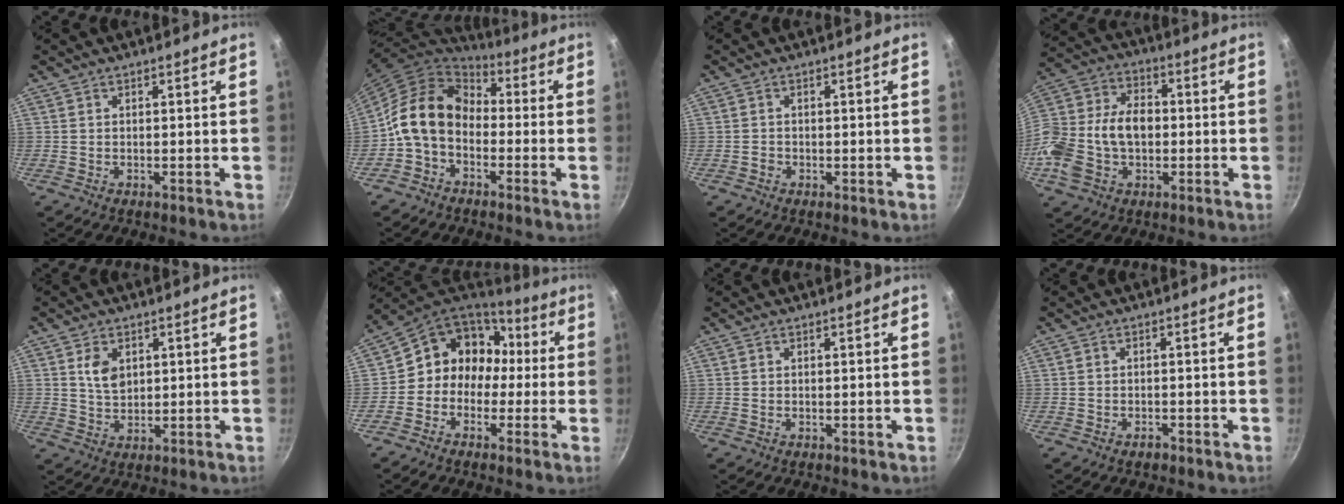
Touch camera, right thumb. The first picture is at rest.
{"total": 13.4, "force": [-1.9, 10.0, 8.8], "torque": [-0.133, 0.046, -0.059]}
{"total": 0.9, "force": [-0.4, 0.8, 0.2], "torque": [-0.001, 0.002, -0.008]}
{"total": 18.1, "force": [-2.1, 12.7, 12.7], "torque": [-0.243, 0.045, -0.045]}
{"total": 5.3, "force": [1.7, 3.7, 3.4], "torque": [-0.046, -0.011, 0.034]}
{"total": 13.1, "force": [0.2, 11.2, 6.7], "torque": [-0.054, 0.049, -0.019]}
{"total": 0.0}
{"total": 1.2, "force": [-0.8, 0.7, 0.6], "torque": [-0.010, 0.009, -0.013]}